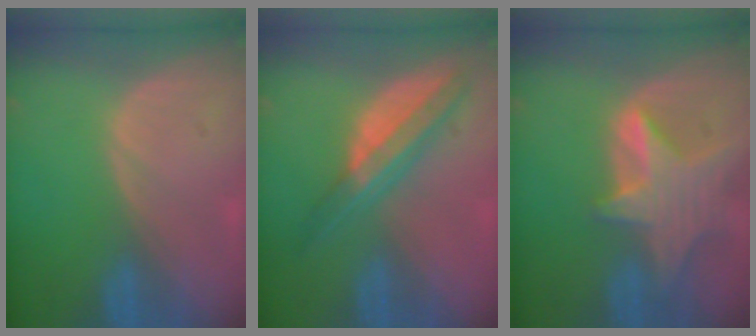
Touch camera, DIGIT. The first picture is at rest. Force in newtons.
{"total": 7.5, "press": 6.3, "slide": 4.0}
{"total": 8.4, "press": 7.6, "slide": 3.6}